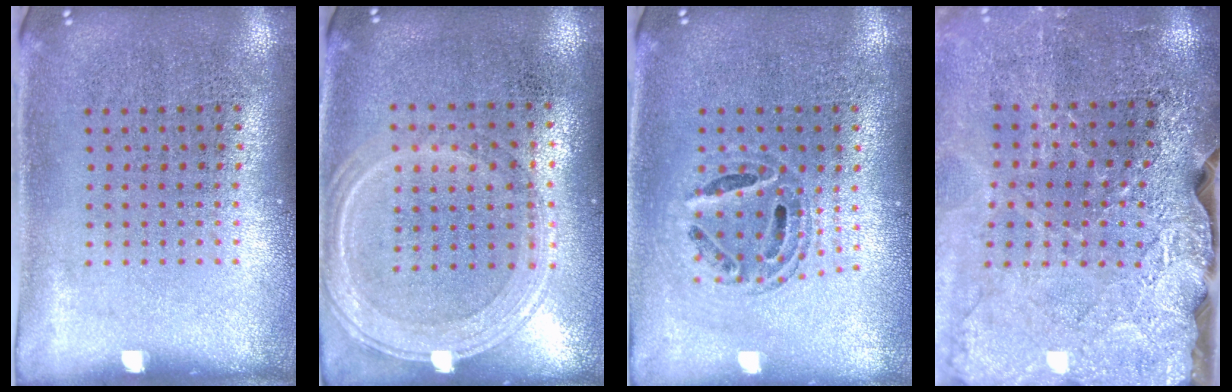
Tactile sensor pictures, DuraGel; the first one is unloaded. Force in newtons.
{"total": 1.2, "press": 1.1, "slide": 0.5}
{"total": 0.7, "press": 0.7, "slide": 0.3}
{"total": 3.4, "press": 3.0, "slide": 1.4}